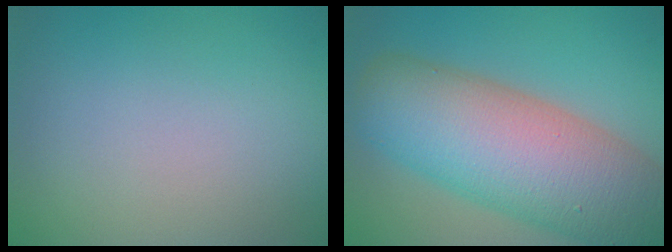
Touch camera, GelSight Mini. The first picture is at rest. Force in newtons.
{"total": 13.2, "press": 13.2, "slide": 0.7}